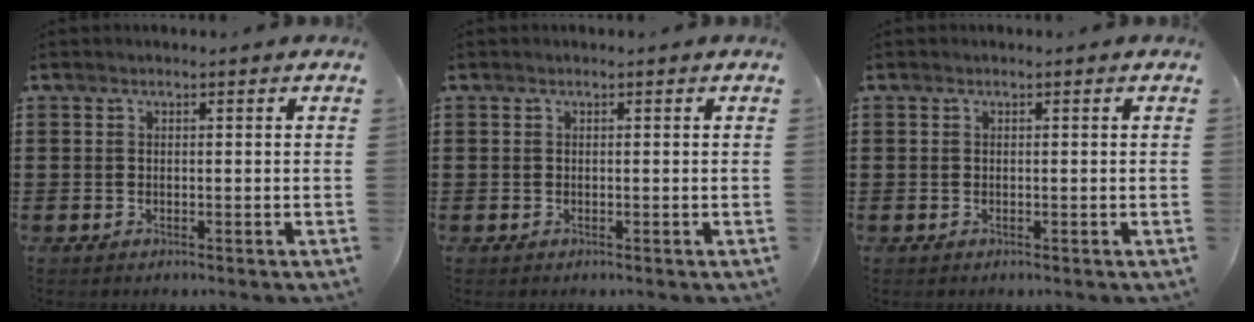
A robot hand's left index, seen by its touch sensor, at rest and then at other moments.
{"total": 0.0}
{"total": 0.0}